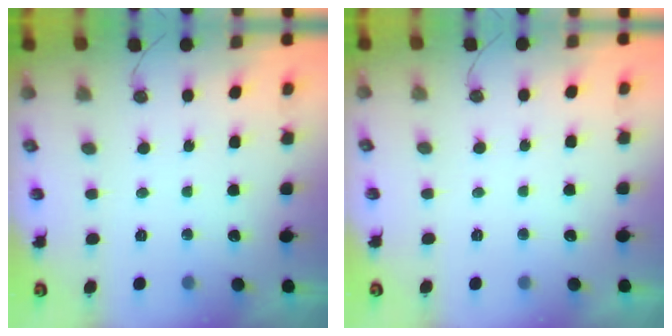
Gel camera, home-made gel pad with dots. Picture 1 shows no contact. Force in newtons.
{"total": 0.0}